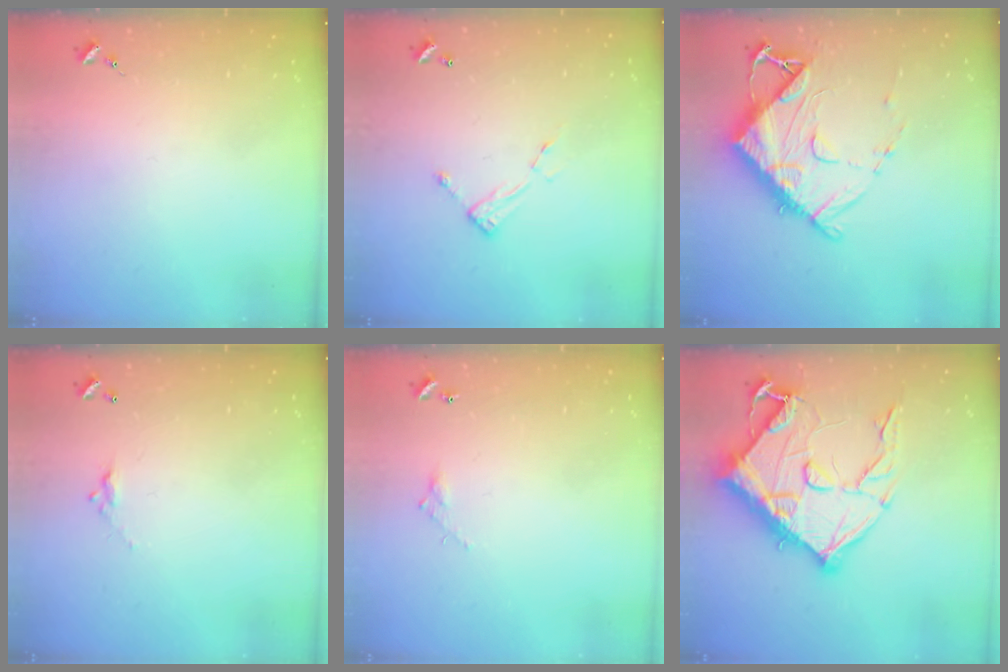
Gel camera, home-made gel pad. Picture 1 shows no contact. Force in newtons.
{"total": 6.4, "press": 6.4, "slide": 0.3}
{"total": 13.6, "press": 13.6, "slide": 0.8}
{"total": 4.9, "press": 4.9, "slide": 0.2}
{"total": 3.8, "press": 3.8, "slide": 0.2}
{"total": 22.3, "press": 22.2, "slide": 1.4}